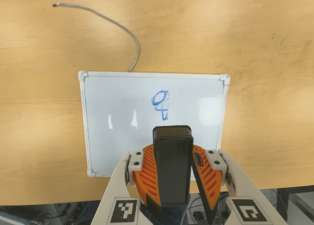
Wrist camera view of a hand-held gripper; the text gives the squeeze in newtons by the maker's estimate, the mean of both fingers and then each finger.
{"total": 10.2, "left": 9.8, "right": 10.7}